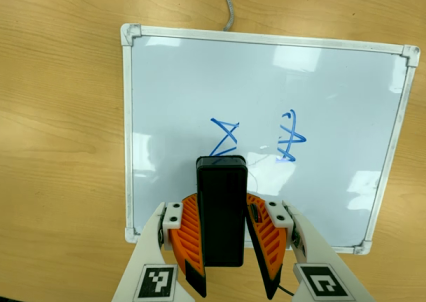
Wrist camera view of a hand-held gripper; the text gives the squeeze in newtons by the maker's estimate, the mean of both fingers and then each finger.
{"total": 8.1, "left": 7.6, "right": 8.5}